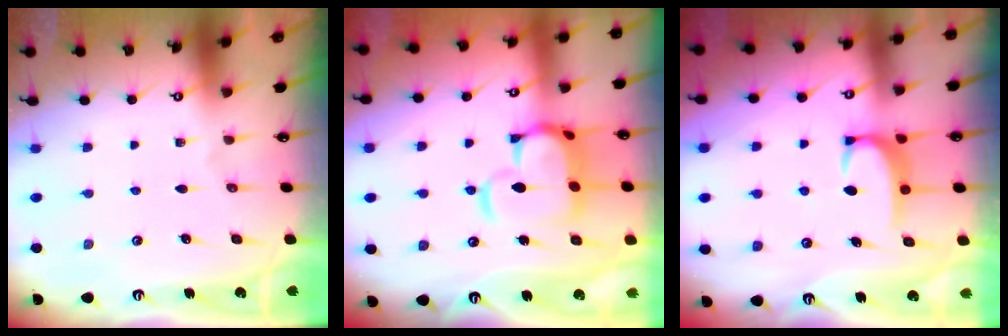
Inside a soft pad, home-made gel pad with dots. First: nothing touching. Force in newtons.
{"total": 9.2, "press": 9.1, "slide": 1.6}
{"total": 2.8, "press": 2.8, "slide": 0.4}